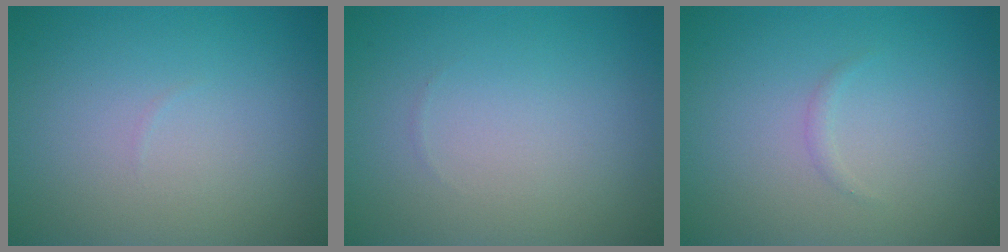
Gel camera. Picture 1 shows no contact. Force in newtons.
{"total": 0.0}
{"total": 0.6, "press": 0.6, "slide": 0.1}